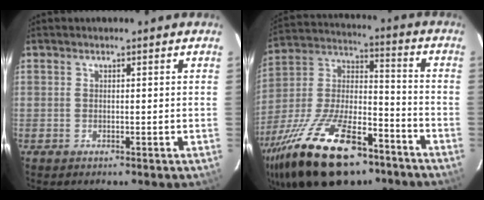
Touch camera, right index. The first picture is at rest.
{"total": 27.3, "force": [-17.1, 11.5, 18.0], "torque": [-0.359, -0.015, -0.280]}